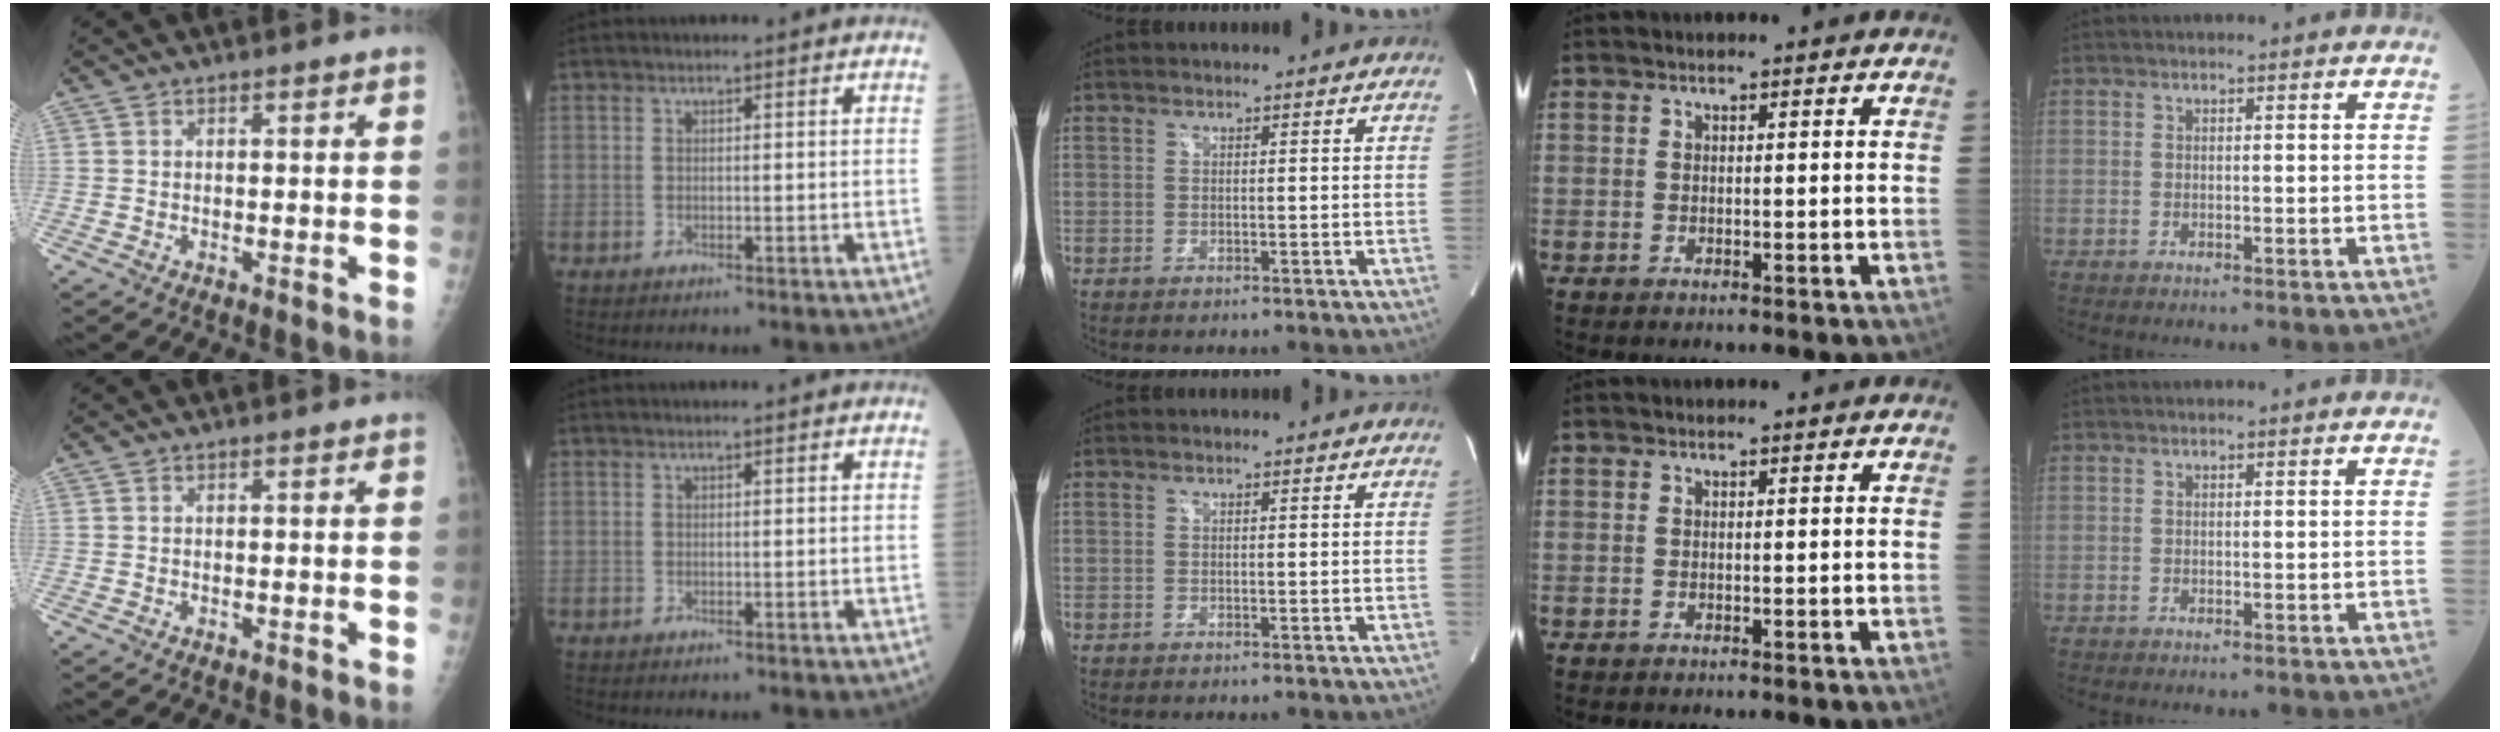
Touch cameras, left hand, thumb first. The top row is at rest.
{}